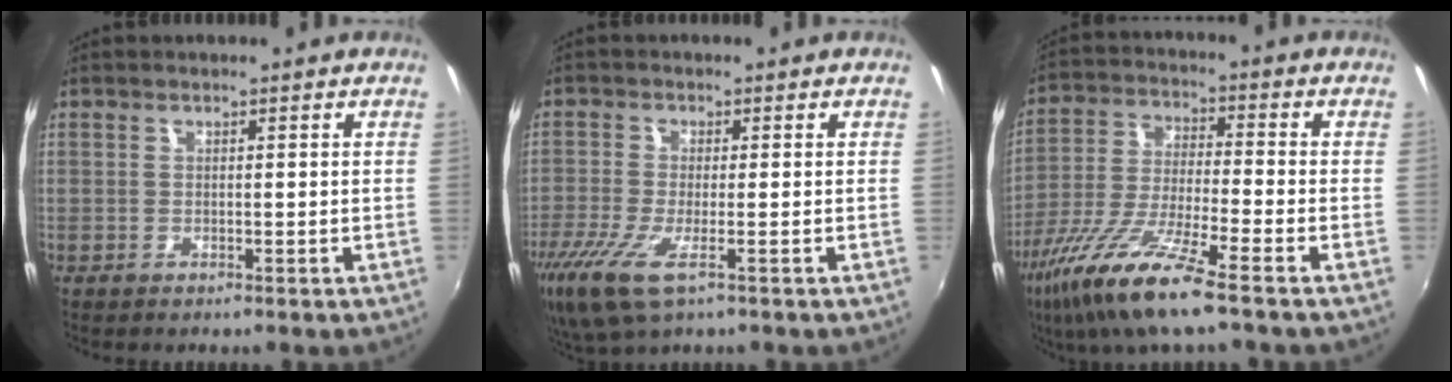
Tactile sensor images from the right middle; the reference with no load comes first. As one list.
[{"total": 8.3, "force": [-4.6, 2.3, 6.5], "torque": [-0.153, -0.033, -0.085]}, {"total": 14.3, "force": [-9.2, 1.4, 10.8], "torque": [-0.228, -0.032, -0.178]}]